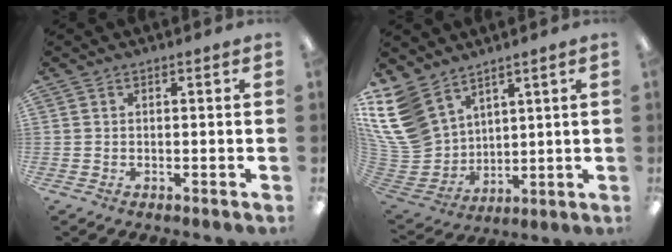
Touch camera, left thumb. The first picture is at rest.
{"total": 15.7, "force": [9.2, 10.9, 6.6], "torque": [-0.198, -0.048, 0.180]}